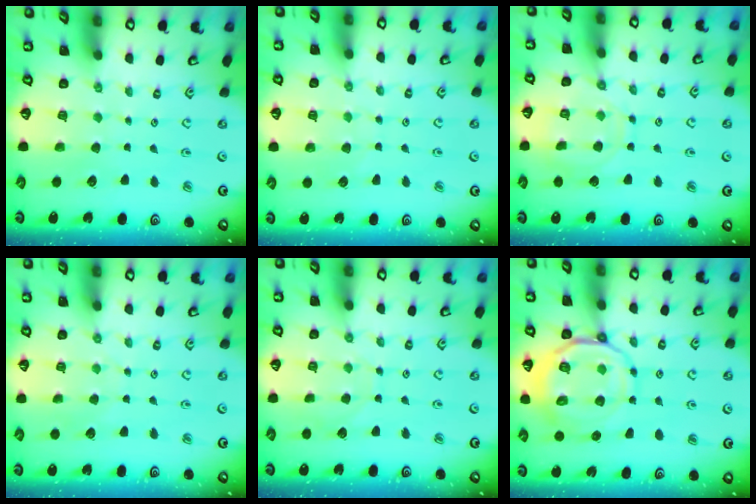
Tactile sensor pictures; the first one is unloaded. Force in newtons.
{"total": 4.0, "press": 4.0, "slide": 0.3}
{"total": 11.1, "press": 11.0, "slide": 0.7}
{"total": 4.7, "press": 4.7, "slide": 0.4}
{"total": 6.0, "press": 6.0, "slide": 0.2}
{"total": 13.7, "press": 13.6, "slide": 1.7}